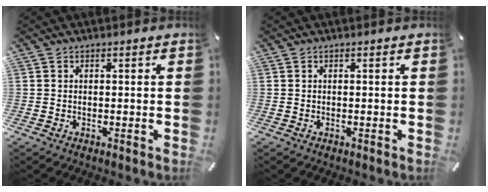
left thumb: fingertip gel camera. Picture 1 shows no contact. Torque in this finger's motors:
{"motor_torque": [0.00, 0.00, -0.01, -0.01, 0.00]}